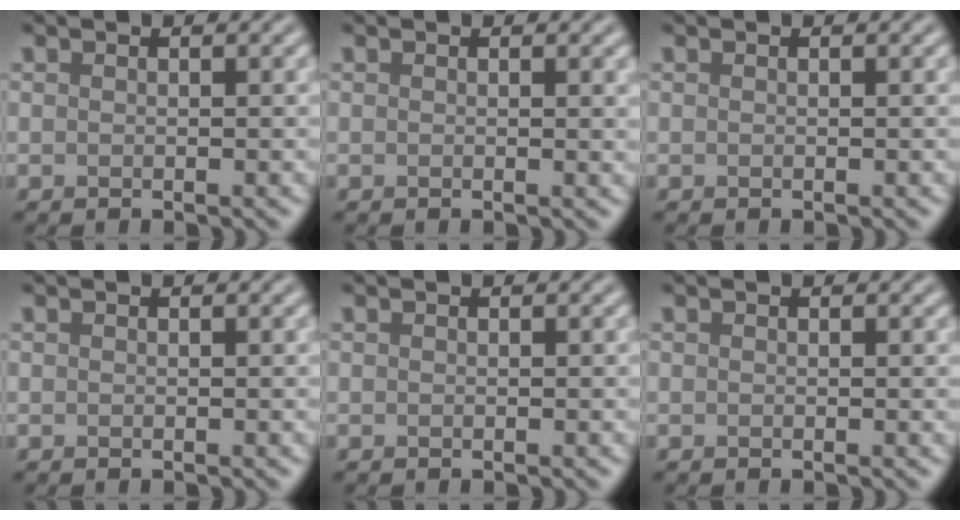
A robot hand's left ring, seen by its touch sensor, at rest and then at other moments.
{"total": 0.7, "force": [0.3, 0.1, 0.6], "torque": [-0.003, -0.001, 0.002]}
{"total": 0.0}
{"total": 0.0}
{"total": 0.0}
{"total": 0.0}